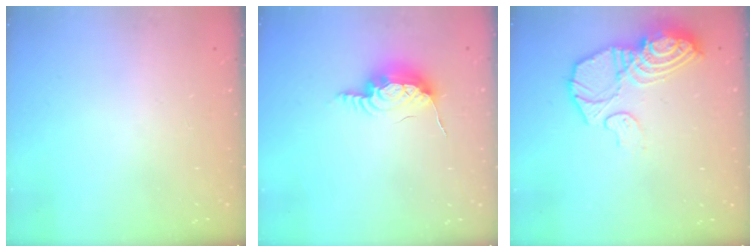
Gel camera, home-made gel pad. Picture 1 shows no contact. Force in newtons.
{"total": 13.7, "press": 11.5, "slide": 7.4}
{"total": 14.5, "press": 14.4, "slide": 1.5}